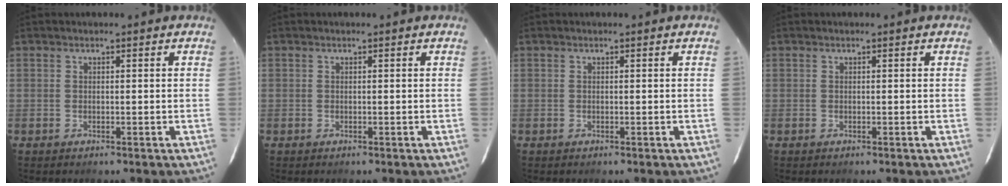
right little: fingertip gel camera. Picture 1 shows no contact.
{"total": 0.0}
{"total": 0.0}
{"total": 0.0}